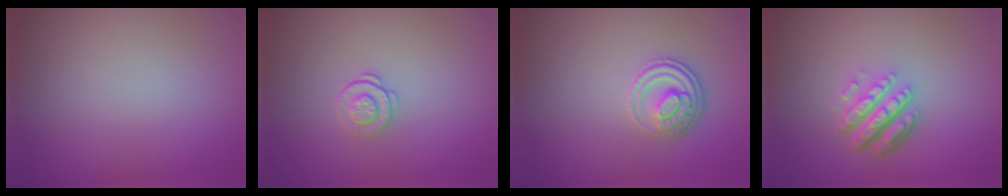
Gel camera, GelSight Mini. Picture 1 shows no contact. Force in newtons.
{"total": 1.4, "press": 0.9, "slide": 1.0}
{"total": 3.4, "press": 2.6, "slide": 2.3}
{"total": 4.9, "press": 3.4, "slide": 3.4}